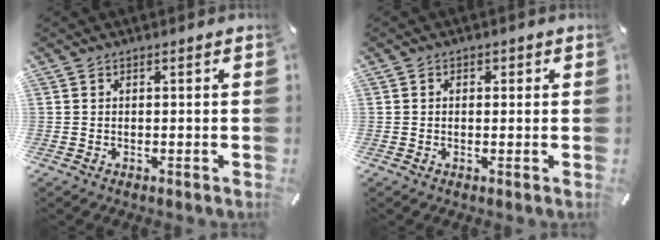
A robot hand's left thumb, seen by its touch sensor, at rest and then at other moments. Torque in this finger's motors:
{"motor_torque": [-0.22, -0.47, -0.04, 0.23, 0.04]}